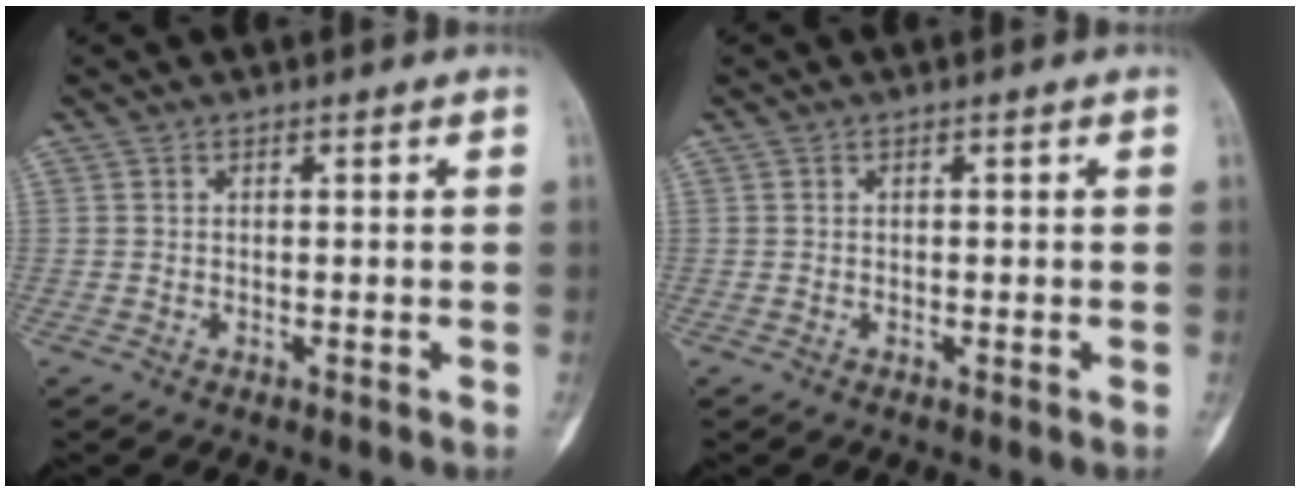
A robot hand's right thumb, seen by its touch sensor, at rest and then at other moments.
{"total": 0.0}